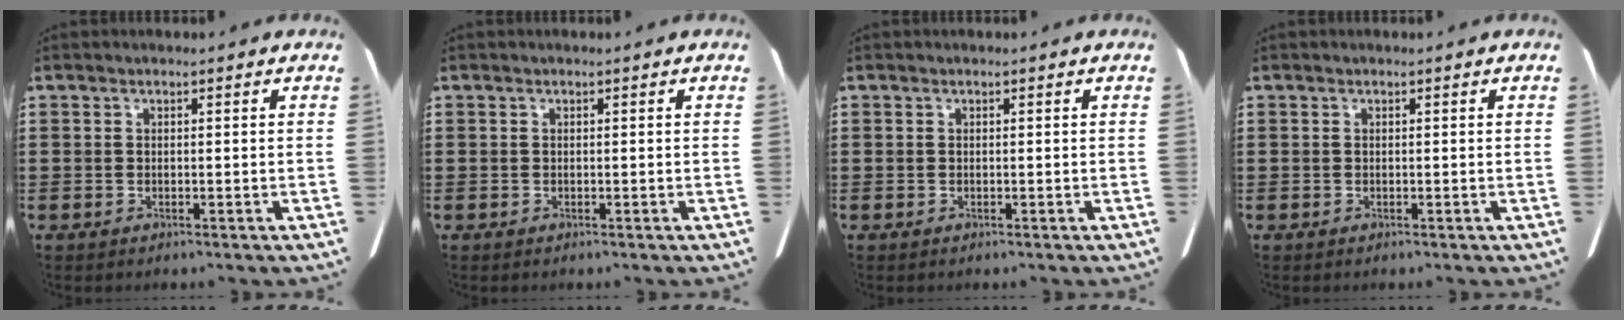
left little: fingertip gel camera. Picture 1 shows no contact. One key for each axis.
{"total": 0.0}
{"total": 0.0}
{"total": 0.0}